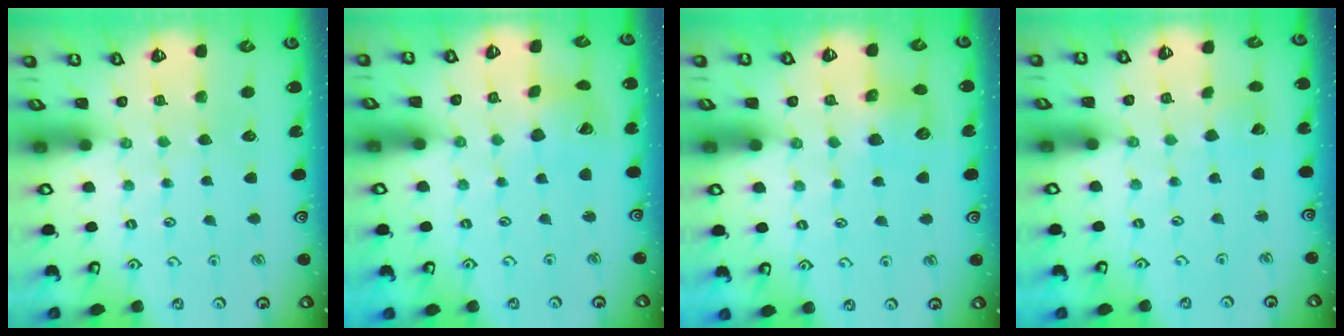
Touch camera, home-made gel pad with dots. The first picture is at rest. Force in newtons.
{"total": 9.6, "press": 9.6, "slide": 1.2}
{"total": 6.6, "press": 6.6, "slide": 0.8}
{"total": 3.9, "press": 3.9, "slide": 0.3}